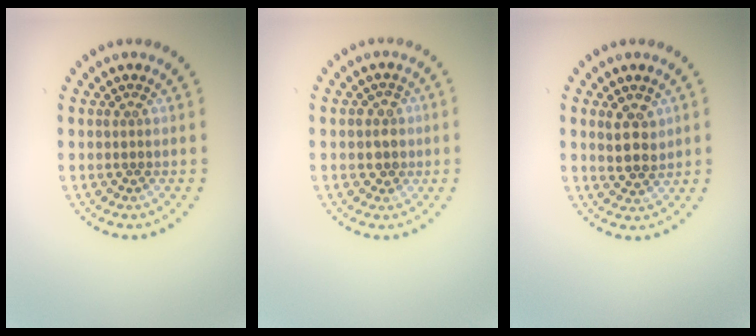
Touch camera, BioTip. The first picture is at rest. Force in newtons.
{"total": 1.6, "press": 1.5, "slide": 0.7}
{"total": 2.8, "press": 2.6, "slide": 1.0}